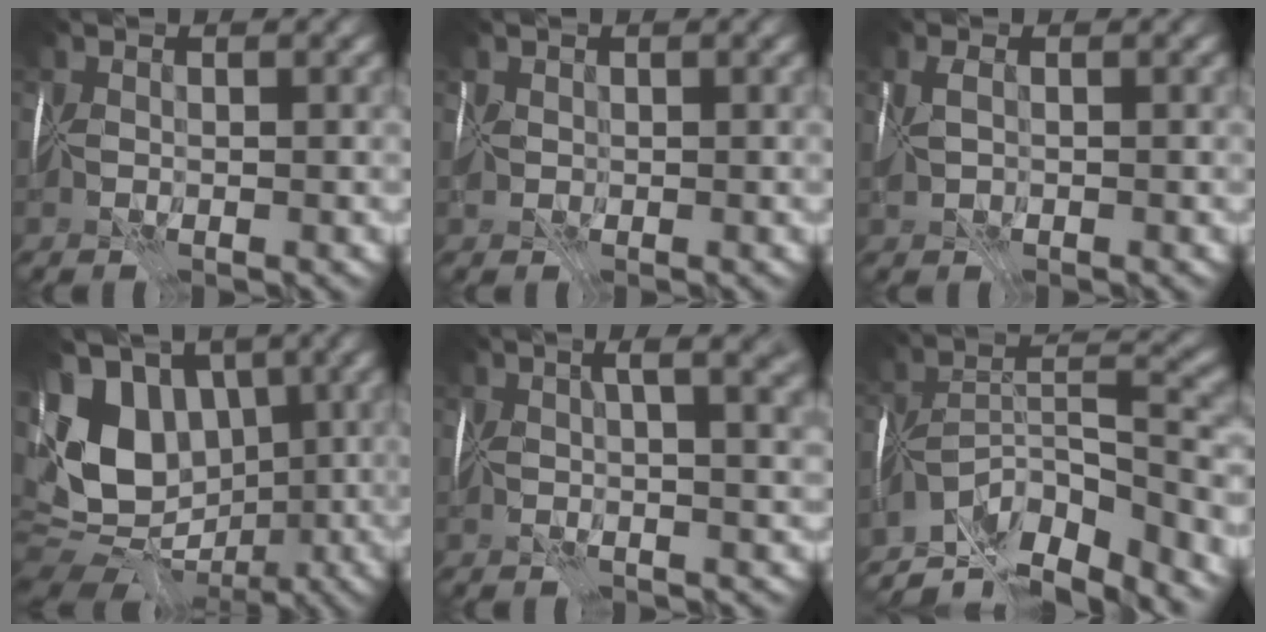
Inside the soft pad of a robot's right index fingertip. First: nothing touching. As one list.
[{"total": 1.1, "force": [-0.1, 0.7, 0.8], "torque": [-0.014, -0.004, -0.002]}, {"total": 1.8, "force": [0.1, 0.5, 1.7], "torque": [-0.037, -0.002, 0.008]}, {"total": 11.0, "force": [0.0, 7.4, 8.1], "torque": [-0.151, 0.004, -0.017]}, {"total": 7.3, "force": [3.2, 2.4, 6.1], "torque": [-0.054, 0.032, 0.026]}, {"total": 9.9, "force": [-8.7, 0.9, 4.5], "torque": [-0.051, 0.003, -0.158]}]